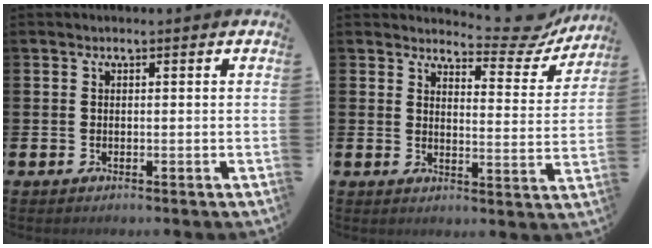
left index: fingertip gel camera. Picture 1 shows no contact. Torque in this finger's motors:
{"motor_torque": [0.91, -1.22, 0.01, 0.01]}